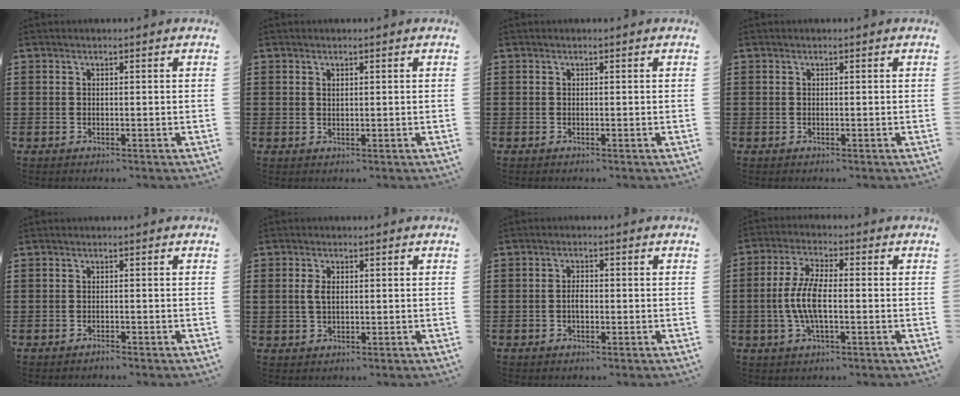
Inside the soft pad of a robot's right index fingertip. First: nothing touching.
{"total": 0.6, "force": [0.3, 0.4, 0.3], "torque": [-0.007, 0.003, 0.007]}
{"total": 0.0}
{"total": 0.0}
{"total": 0.7, "force": [-0.7, 0.0, 0.1], "torque": [-0.005, -0.002, -0.014]}
{"total": 2.6, "force": [0.4, 1.6, 2.0], "torque": [-0.051, 0.006, 0.003]}
{"total": 1.9, "force": [-0.3, 1.1, 1.5], "torque": [-0.030, 0.002, -0.007]}
{"total": 6.8, "force": [-1.1, 2.3, 6.3], "torque": [-0.146, -0.007, -0.029]}